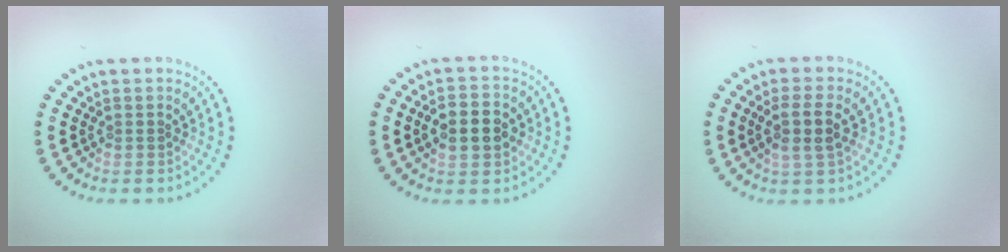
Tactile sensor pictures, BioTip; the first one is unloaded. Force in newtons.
{"total": 4.1, "press": 4.1, "slide": 0.3}
{"total": 2.9, "press": 2.6, "slide": 1.2}